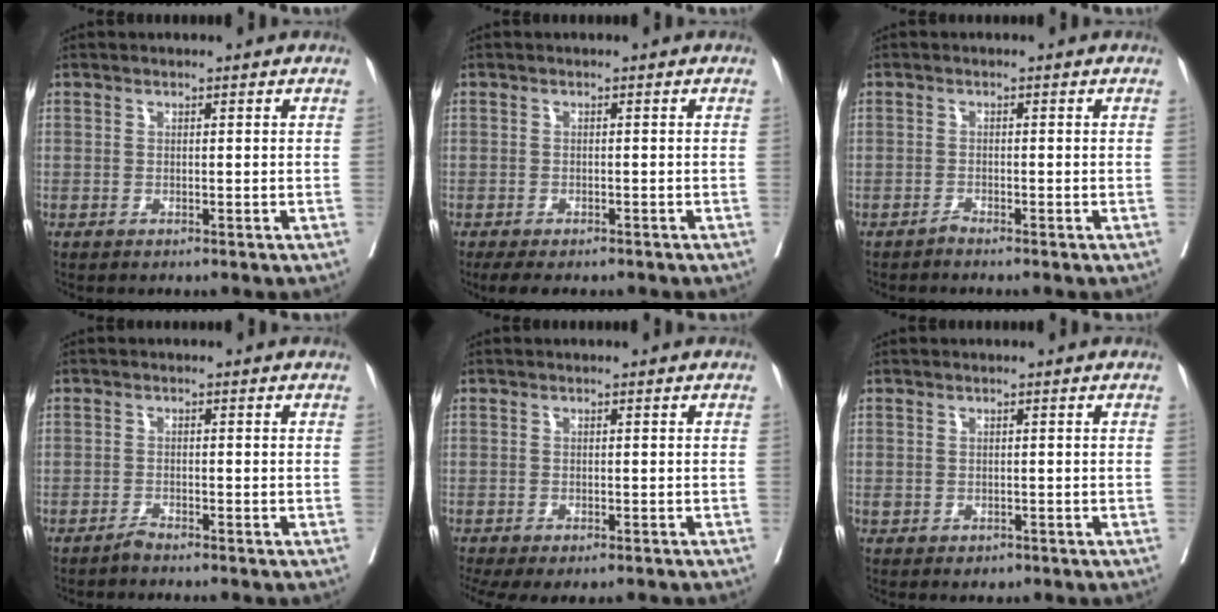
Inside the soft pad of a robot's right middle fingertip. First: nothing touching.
{"total": 5.9, "force": [-4.7, 2.2, 2.8], "torque": [-0.032, -0.009, -0.067]}
{"total": 0.7, "force": [-0.7, -0.1, 0.1], "torque": [0.001, -0.001, -0.013]}
{"total": 1.1, "force": [-1.1, 0.0, 0.3], "torque": [-0.003, 0.000, -0.020]}
{"total": 9.3, "force": [-6.8, 3.9, 5.1], "torque": [-0.113, -0.008, -0.091]}
{"total": 1.6, "force": [-0.7, 1.3, 0.8], "torque": [-0.010, 0.001, -0.002]}